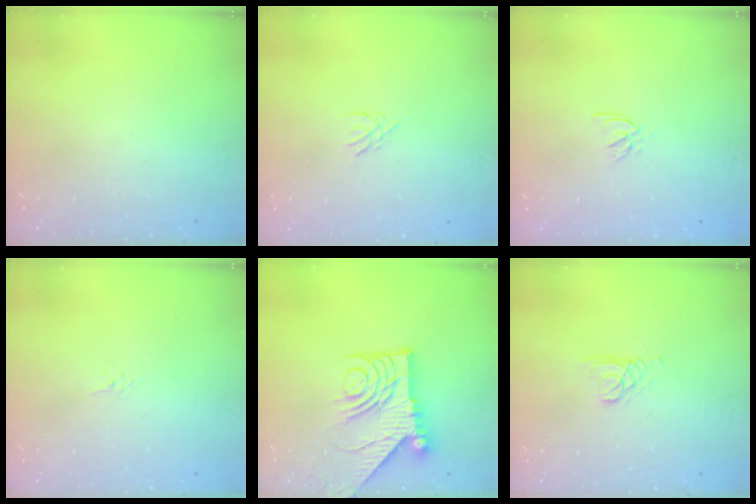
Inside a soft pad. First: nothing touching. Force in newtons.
{"total": 2.1, "press": 2.0, "slide": 0.5}
{"total": 2.3, "press": 2.3, "slide": 0.6}
{"total": 3.2, "press": 3.2, "slide": 0.5}
{"total": 13.7, "press": 13.6, "slide": 1.5}
{"total": 1.7, "press": 1.7, "slide": 0.1}